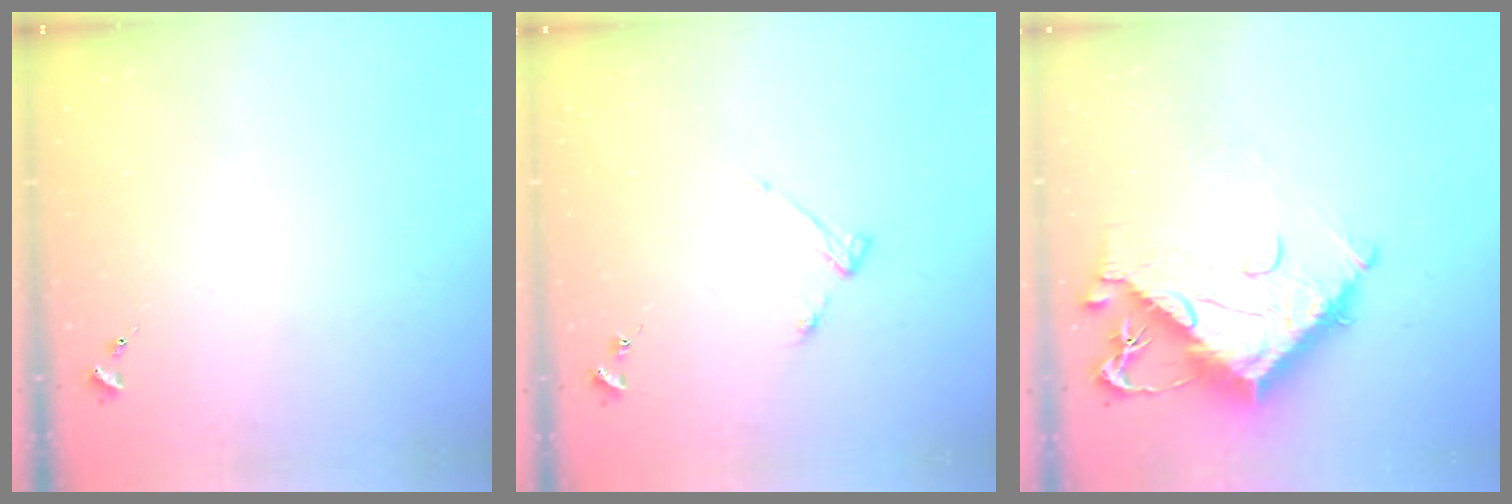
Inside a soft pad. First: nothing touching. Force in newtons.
{"total": 3.9, "press": 3.9, "slide": 0.6}
{"total": 17.1, "press": 17.0, "slide": 1.9}